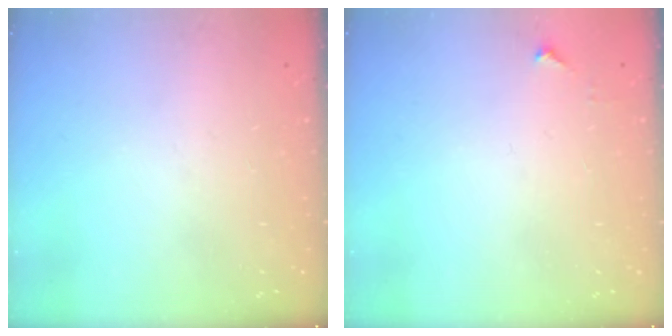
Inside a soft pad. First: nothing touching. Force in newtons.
{"total": 3.4, "press": 3.3, "slide": 0.5}